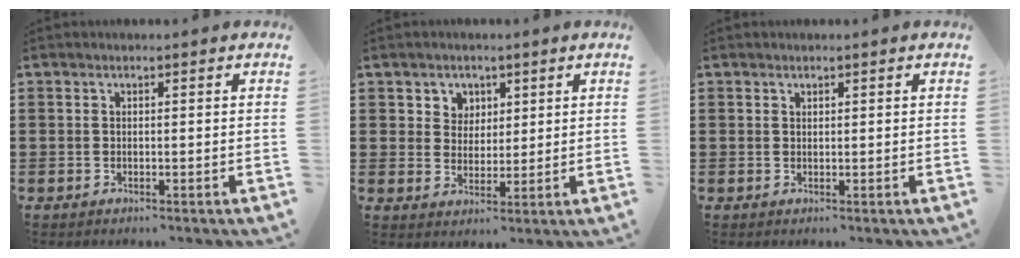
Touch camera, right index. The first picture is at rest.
{"total": 3.6, "force": [1.8, 3.1, 0.2], "torque": [-0.021, 0.013, 0.032]}
{"total": 0.6, "force": [0.4, 0.4, 0.1], "torque": [-0.003, 0.002, 0.008]}